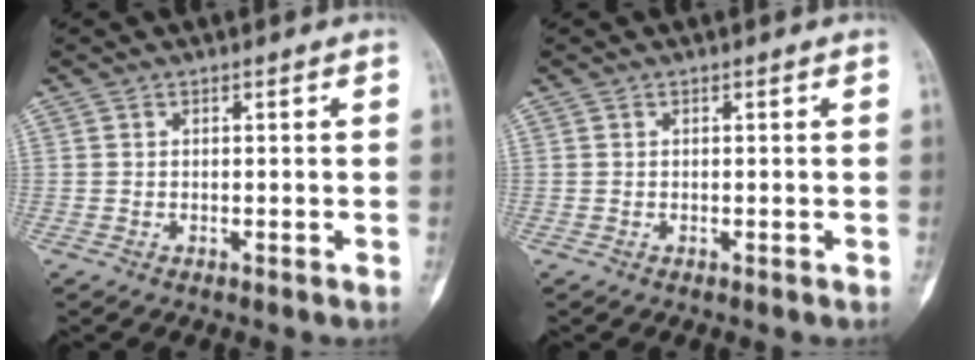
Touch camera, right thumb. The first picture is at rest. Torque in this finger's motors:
{"motor_torque": [0.00, 0.00, 0.00, 0.00, 0.00]}